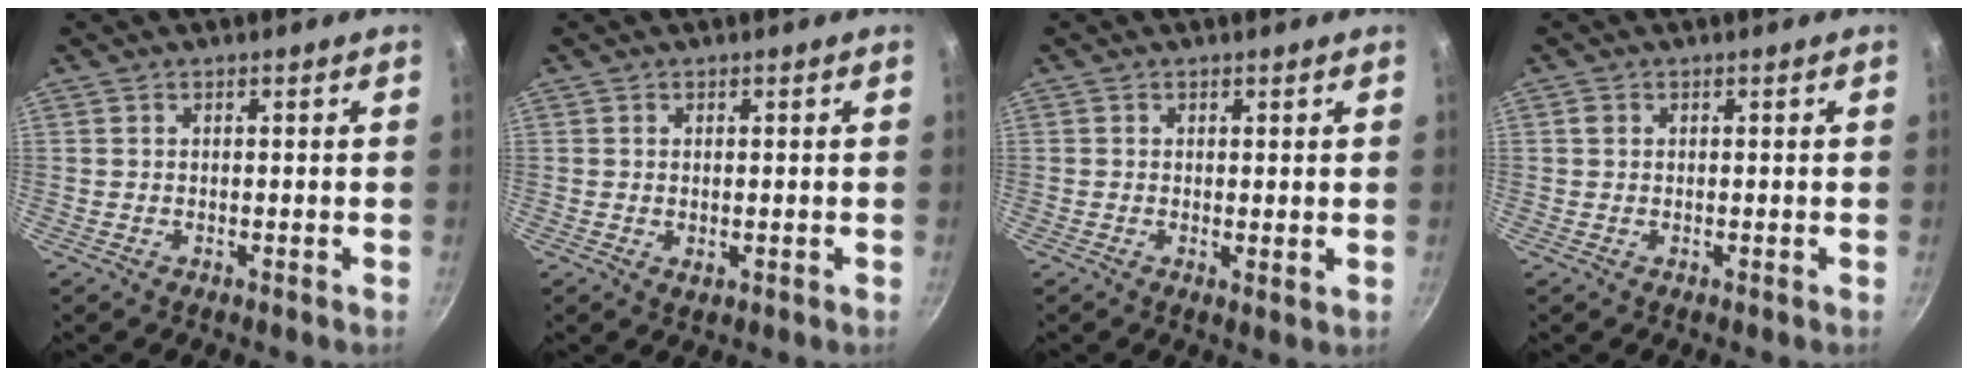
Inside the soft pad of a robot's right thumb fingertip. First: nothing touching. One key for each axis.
{"total": 1.3, "fx": 0.0, "fy": 0.9, "fz": 1.0, "tx": -0.015, "ty": -0.003, "tz": 0.001}
{"total": 1.4, "fx": 0.4, "fy": 0.7, "fz": 1.1, "tx": -0.019, "ty": -0.007, "tz": 0.004}
{"total": 0.9, "fx": 0.2, "fy": 0.8, "fz": 0.3, "tx": -0.005, "ty": 0.003, "tz": 0.002}